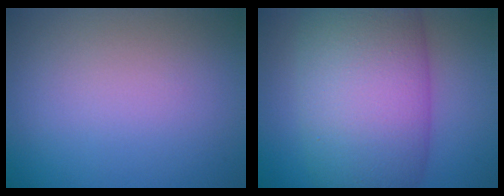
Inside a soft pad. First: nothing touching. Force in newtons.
{"total": 13.6, "press": 13.5, "slide": 0.6}